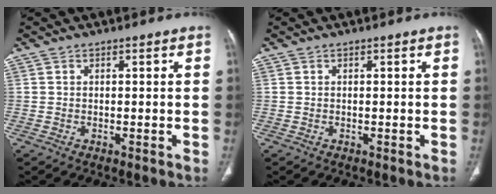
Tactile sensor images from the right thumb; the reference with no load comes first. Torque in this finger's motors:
{"motor_torque": [-0.23, -0.02, 0.12, 0.44, 0.03]}